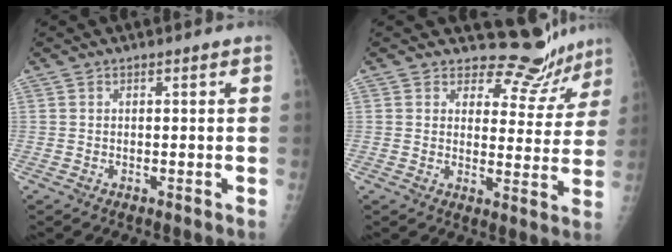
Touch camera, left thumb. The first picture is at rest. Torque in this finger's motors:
{"motor_torque": [-0.23, 0.12, -0.41, -0.24, -0.12]}